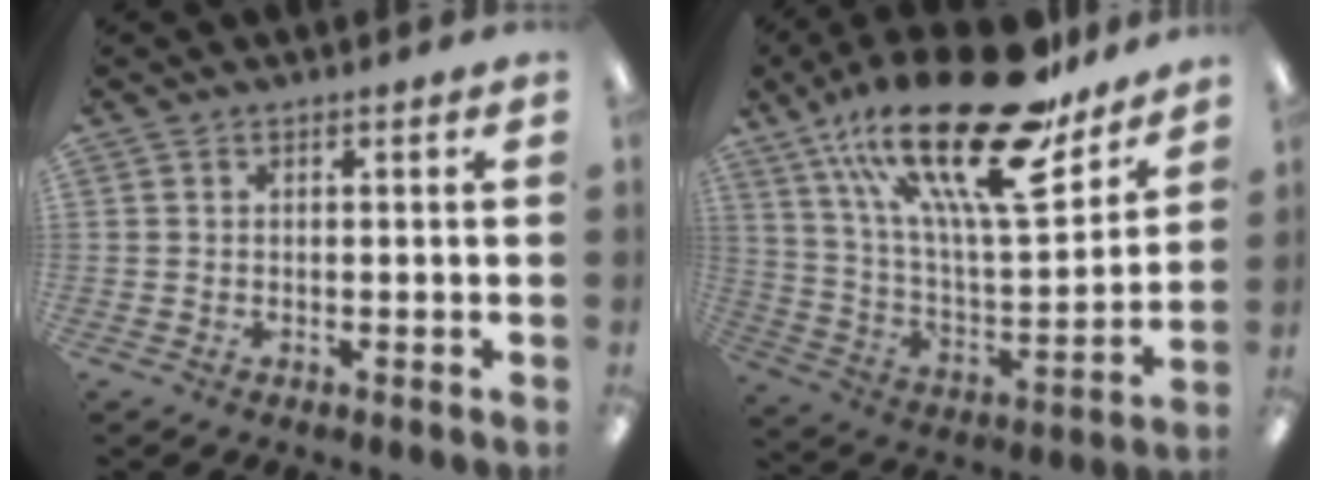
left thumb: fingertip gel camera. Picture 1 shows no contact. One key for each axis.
{"total": 29.4, "fx": 19.7, "fy": 8.8, "fz": 20.0, "tx": -0.342, "ty": -0.116, "tz": 0.326}